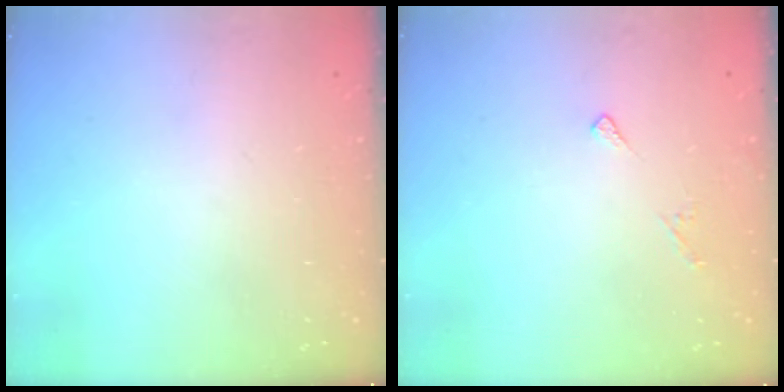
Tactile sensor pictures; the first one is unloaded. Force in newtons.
{"total": 5.8, "press": 5.7, "slide": 0.6}